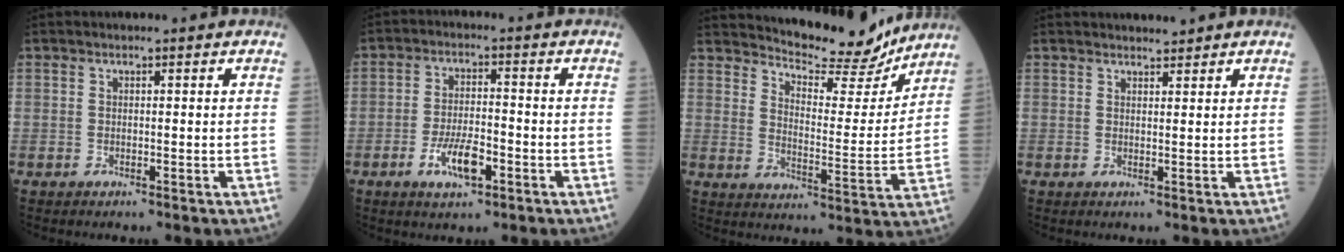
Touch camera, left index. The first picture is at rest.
{"total": 6.2, "force": [-2.9, 2.0, 5.1], "torque": [-0.104, -0.003, -0.051]}
{"total": 13.0, "force": [12.5, 2.0, 3.2], "torque": [-0.051, -0.025, 0.177]}
{"total": 2.6, "force": [2.5, 0.4, 0.5], "torque": [-0.008, 0.009, 0.039]}